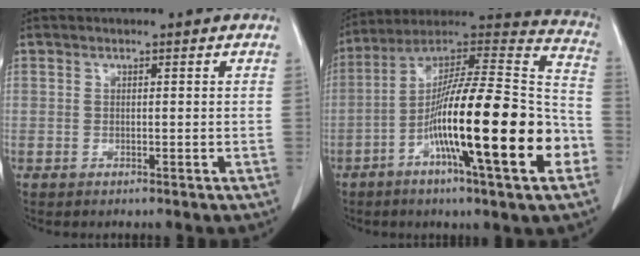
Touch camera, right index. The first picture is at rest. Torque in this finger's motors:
{"motor_torque": [2.01, -0.13, 1.05, 0.21]}